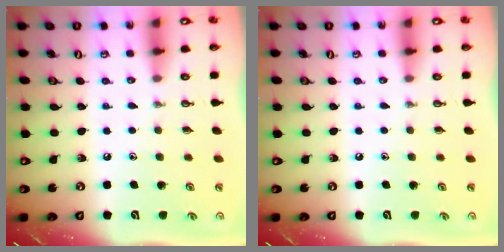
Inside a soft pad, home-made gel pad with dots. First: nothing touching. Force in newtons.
{"total": 0.0}